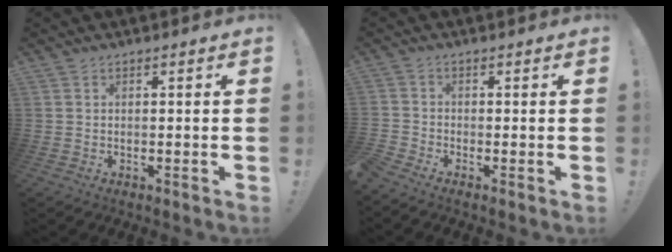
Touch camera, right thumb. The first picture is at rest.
{"total": 1.8, "force": [-0.9, 1.2, 0.9], "torque": [-0.033, 0.002, -0.019]}